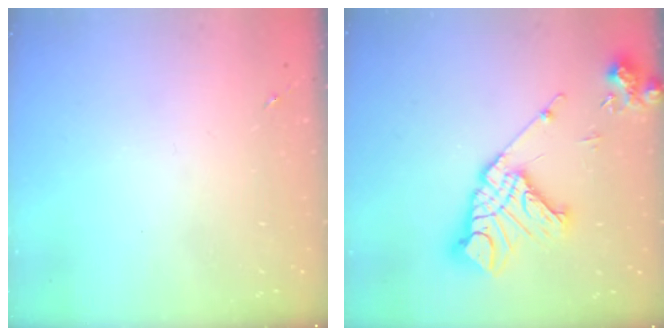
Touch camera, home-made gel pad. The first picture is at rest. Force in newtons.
{"total": 18.0, "press": 17.9, "slide": 2.5}